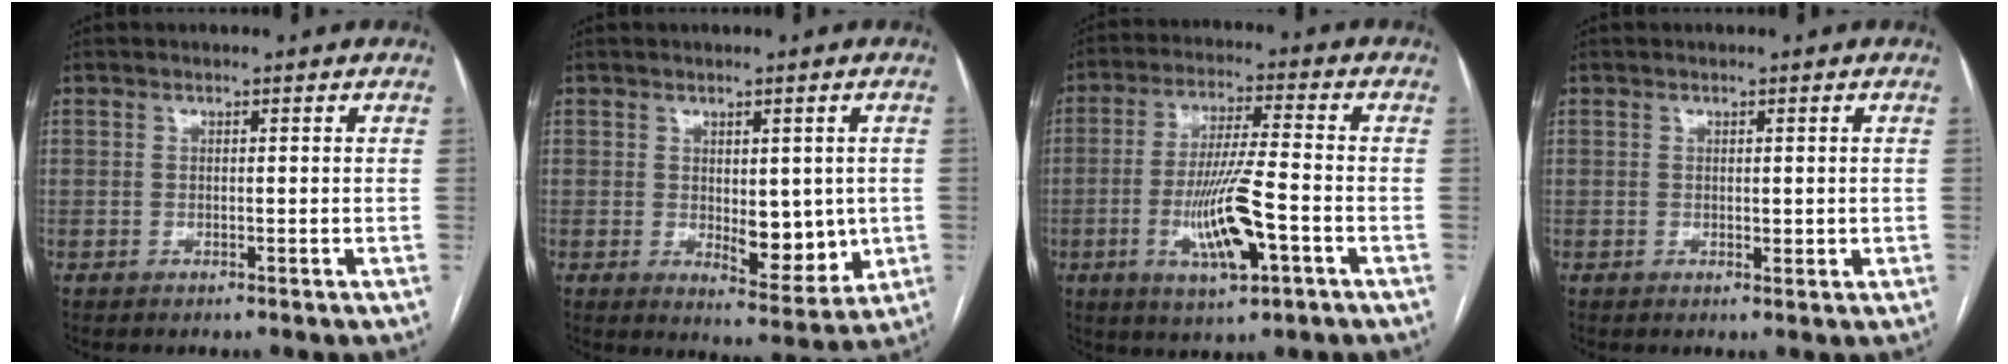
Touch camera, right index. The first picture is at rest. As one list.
[{"total": 7.5, "force": [-0.2, 3.5, 6.6], "torque": [-0.081, -0.012, 0.011]}, {"total": 11.3, "force": [-3.7, 1.5, 10.6], "torque": [-0.202, -0.008, -0.063]}, {"total": 1.3, "force": [0.2, 0.8, 1.1], "torque": [-0.013, -0.005, 0.005]}]